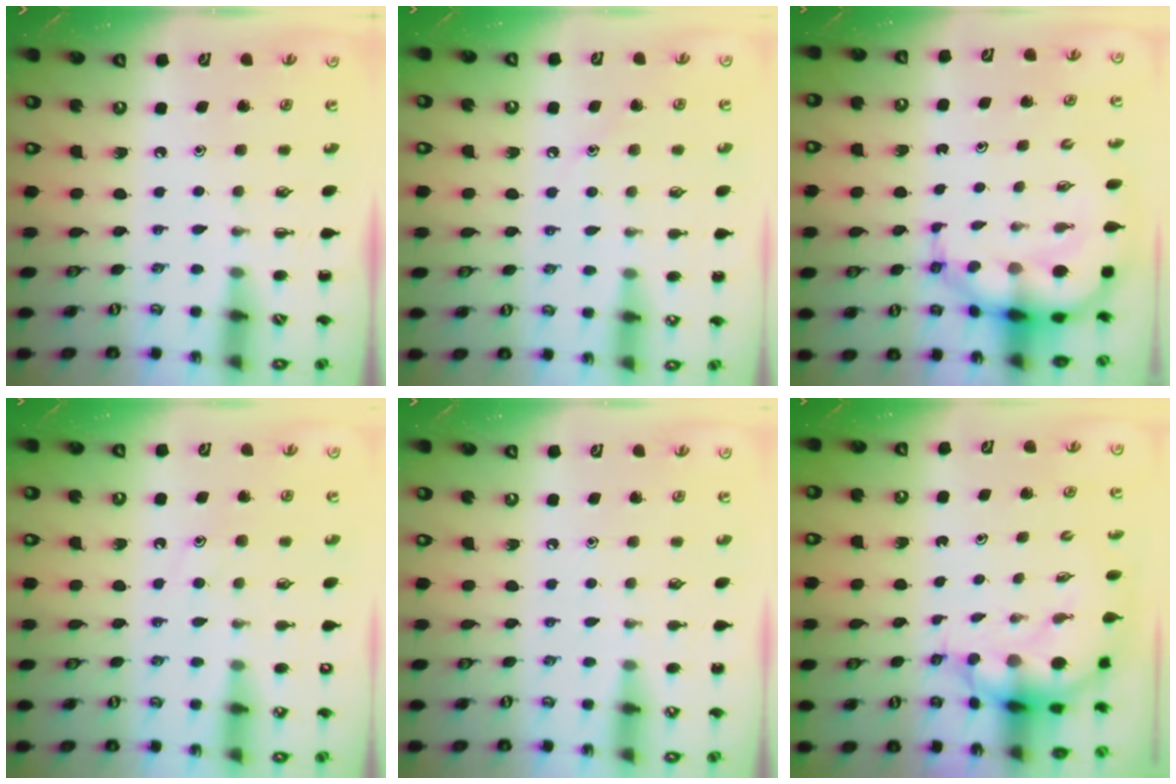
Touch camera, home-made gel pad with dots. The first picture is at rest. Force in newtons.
{"total": 6.6, "press": 6.4, "slide": 1.7}
{"total": 9.6, "press": 9.2, "slide": 2.8}
{"total": 8.3, "press": 8.3, "slide": 1.1}
{"total": 5.2, "press": 4.9, "slide": 1.8}
{"total": 5.9, "press": 5.8, "slide": 1.1}